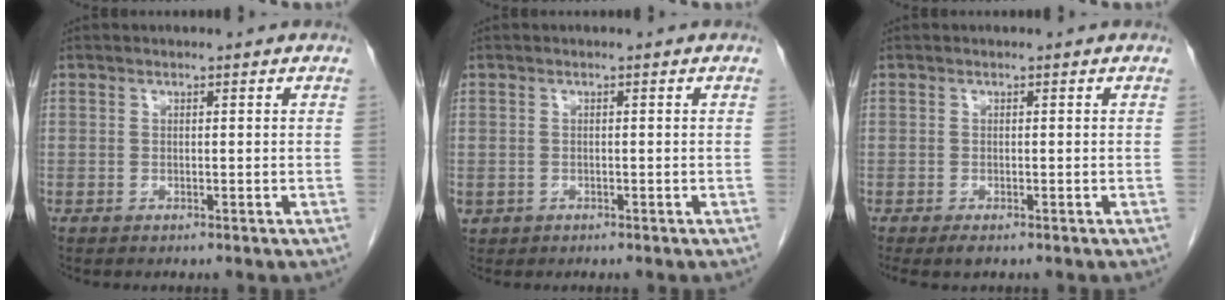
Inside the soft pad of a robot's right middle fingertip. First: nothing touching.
{"total": 1.1, "force": [-0.3, 1.1, 0.3], "torque": [-0.006, 0.003, 0.003]}
{"total": 1.8, "force": [-1.3, 0.6, 1.2], "torque": [-0.023, -0.006, -0.017]}